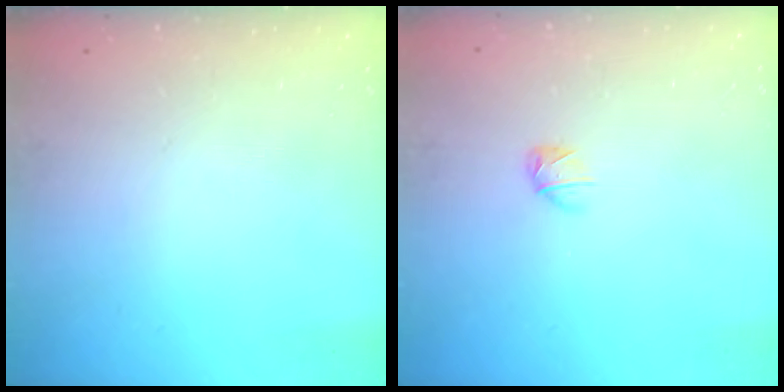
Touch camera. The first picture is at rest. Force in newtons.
{"total": 2.8, "press": 2.7, "slide": 0.5}